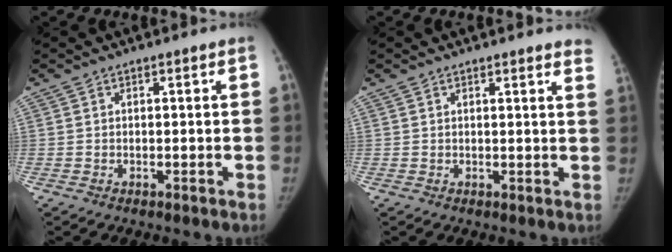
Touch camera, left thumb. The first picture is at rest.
{"total": 5.8, "force": [5.4, 0.7, 2.0], "torque": [-0.001, -0.019, 0.040]}